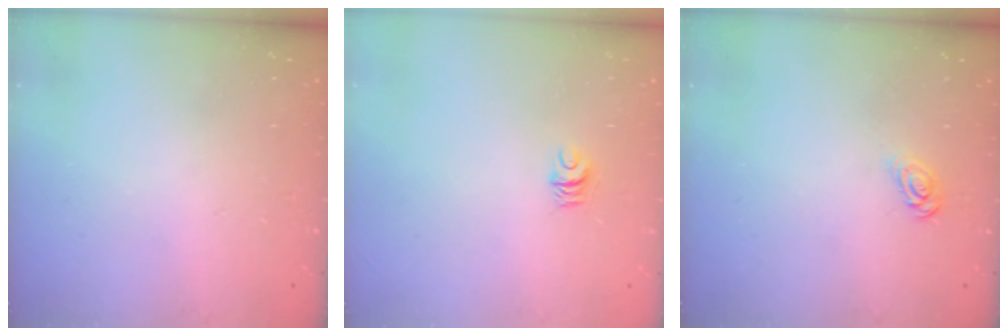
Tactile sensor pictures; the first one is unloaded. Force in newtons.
{"total": 4.6, "press": 4.5, "slide": 0.5}
{"total": 3.6, "press": 3.6, "slide": 0.4}